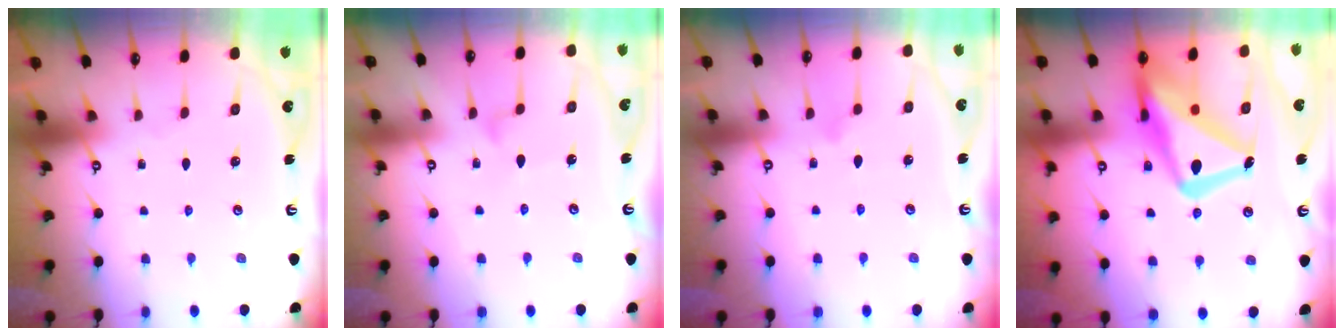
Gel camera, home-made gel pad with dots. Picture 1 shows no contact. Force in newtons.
{"total": 5.2, "press": 5.2, "slide": 0.2}
{"total": 7.5, "press": 7.4, "slide": 1.1}
{"total": 20.9, "press": 20.8, "slide": 1.8}